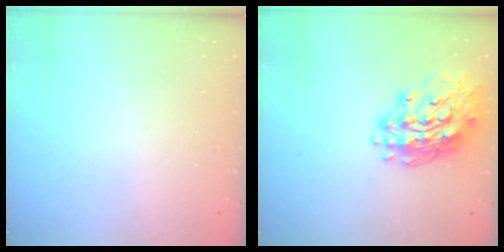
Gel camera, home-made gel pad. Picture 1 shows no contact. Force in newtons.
{"total": 18.5, "press": 18.4, "slide": 2.1}